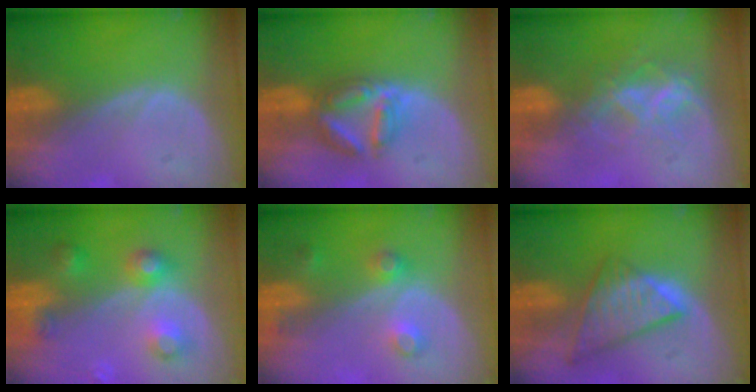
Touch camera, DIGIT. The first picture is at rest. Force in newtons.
{"total": 5.8, "press": 5.8, "slide": 0.2}
{"total": 7.1, "press": 6.0, "slide": 3.7}
{"total": 6.1, "press": 6.1, "slide": 0.4}
{"total": 3.7, "press": 3.3, "slide": 1.7}
{"total": 8.5, "press": 7.3, "slide": 4.5}